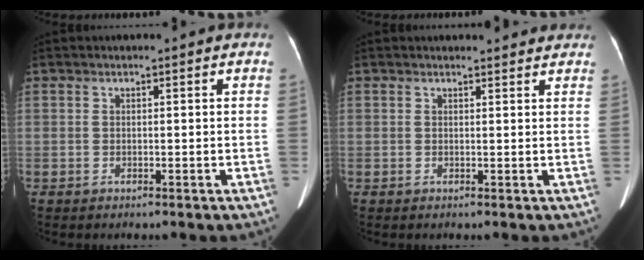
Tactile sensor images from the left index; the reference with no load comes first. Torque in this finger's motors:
{"motor_torque": [-0.67, -1.47, -0.58, -0.21]}